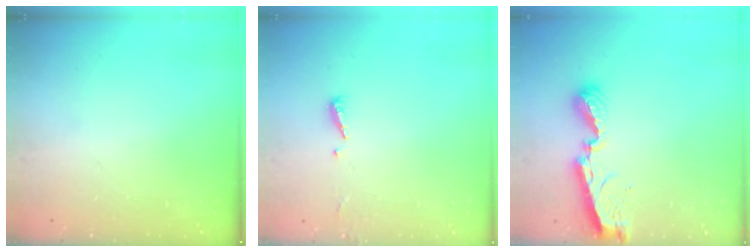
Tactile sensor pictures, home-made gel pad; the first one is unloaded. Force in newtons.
{"total": 4.9, "press": 4.8, "slide": 0.4}
{"total": 9.2, "press": 9.2, "slide": 0.6}